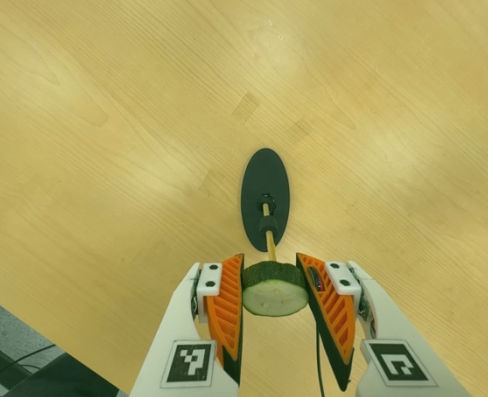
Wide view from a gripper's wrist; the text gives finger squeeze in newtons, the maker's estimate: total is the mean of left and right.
{"total": 12.1, "left": 11.8, "right": 12.3}